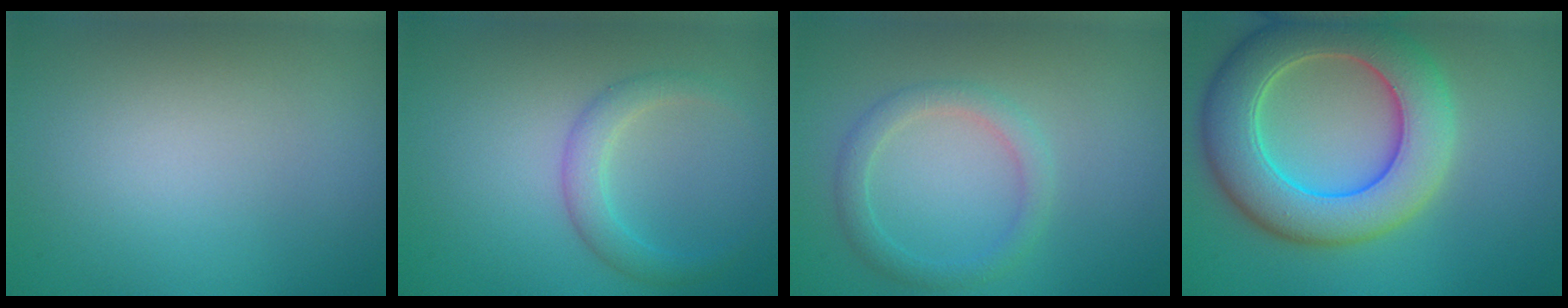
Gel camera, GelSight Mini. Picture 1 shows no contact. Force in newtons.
{"total": 2.3, "press": 2.3, "slide": 0.0}
{"total": 2.2, "press": 2.1, "slide": 0.2}
{"total": 9.2, "press": 9.2, "slide": 0.6}